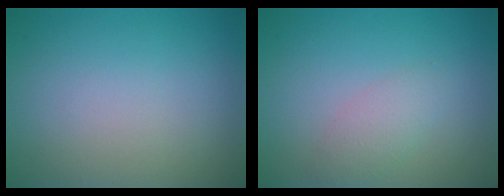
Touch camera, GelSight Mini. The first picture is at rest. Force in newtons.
{"total": 2.0, "press": 2.0, "slide": 0.1}